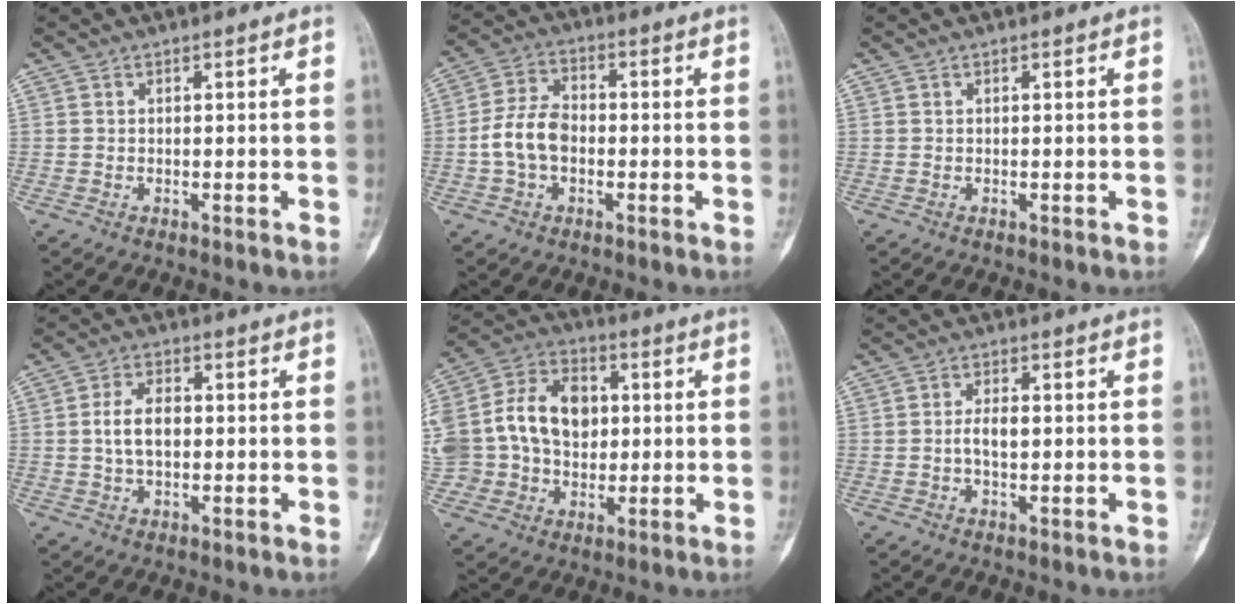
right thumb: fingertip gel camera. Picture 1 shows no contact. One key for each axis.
{"total": 8.0, "fx": -1.4, "fy": 5.5, "fz": 5.7, "tx": -0.100, "ty": 0.022, "tz": -0.034}
{"total": 0.0}
{"total": 6.1, "fx": 0.2, "fy": 3.7, "fz": 4.9, "tx": -0.087, "ty": 0.010, "tz": 0.002}
{"total": 23.4, "fx": 2.3, "fy": 18.1, "fz": 14.5, "tx": -0.299, "ty": 0.044, "tz": 0.055}
{"total": 3.1, "fx": -0.2, "fy": 1.5, "fz": 2.7, "tx": -0.047, "ty": 0.002, "tz": -0.007}